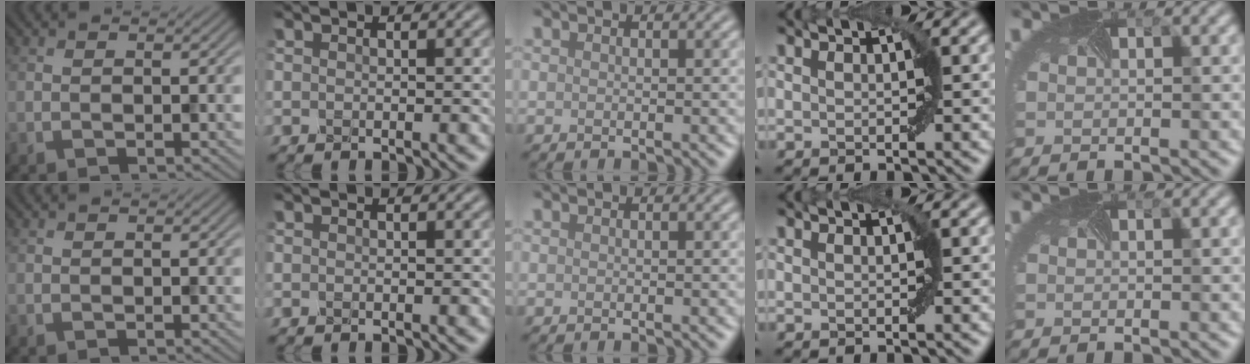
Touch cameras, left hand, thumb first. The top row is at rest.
{}